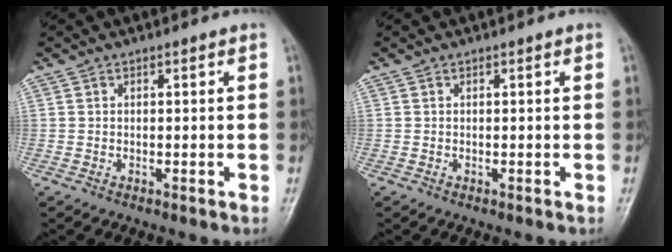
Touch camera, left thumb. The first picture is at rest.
{"total": 0.0}